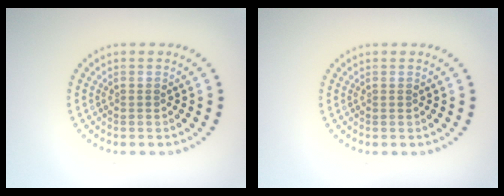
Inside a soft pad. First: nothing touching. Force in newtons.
{"total": 0.0}